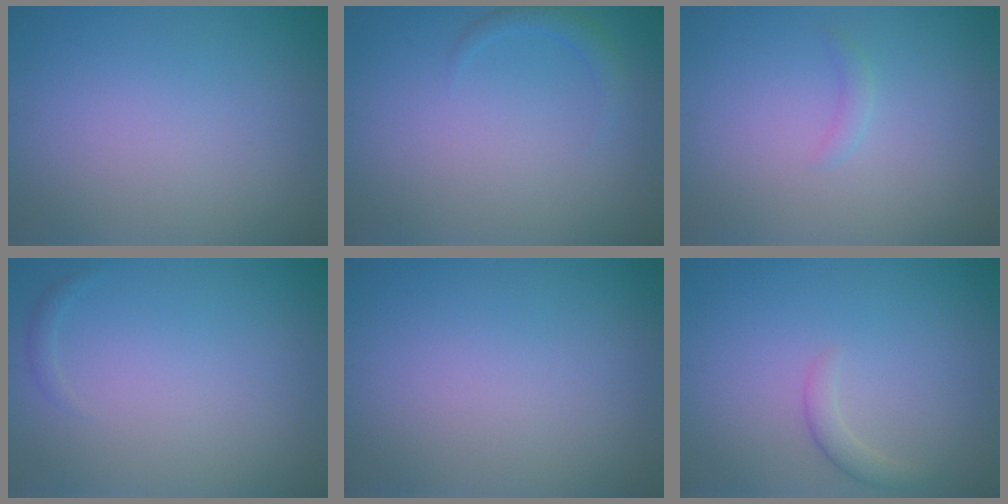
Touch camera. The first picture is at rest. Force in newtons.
{"total": 1.2, "press": 1.2, "slide": 0.1}
{"total": 0.8, "press": 0.8, "slide": 0.1}
{"total": 0.5, "press": 0.5, "slide": 0.0}
{"total": 0.0}
{"total": 1.4, "press": 1.4, "slide": 0.1}